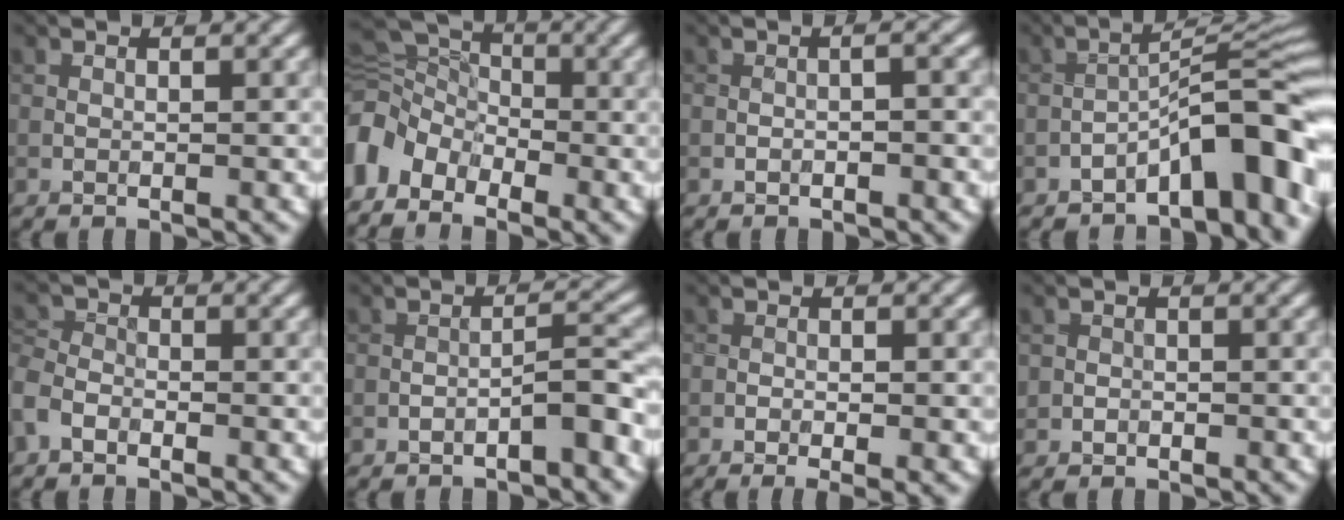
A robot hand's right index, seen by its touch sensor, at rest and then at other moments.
{"total": 5.3, "force": [-2.7, 3.6, 2.9], "torque": [-0.052, 0.005, -0.072]}
{"total": 1.1, "force": [-0.7, 0.3, 0.8], "torque": [-0.013, 0.003, -0.012]}
{"total": 8.1, "force": [-4.8, 2.2, 6.1], "torque": [-0.073, 0.023, -0.081]}
{"total": 2.6, "force": [-1.7, 1.6, 1.3], "torque": [-0.030, 0.002, -0.049]}
{"total": 2.5, "force": [-1.8, 0.3, 1.8], "torque": [-0.026, 0.017, -0.029]}
{"total": 2.1, "force": [-0.9, 0.5, 1.8], "torque": [-0.032, -0.005, -0.016]}
{"total": 0.8, "force": [-0.2, 0.7, -0.1], "torque": [0.011, -0.003, -0.005]}